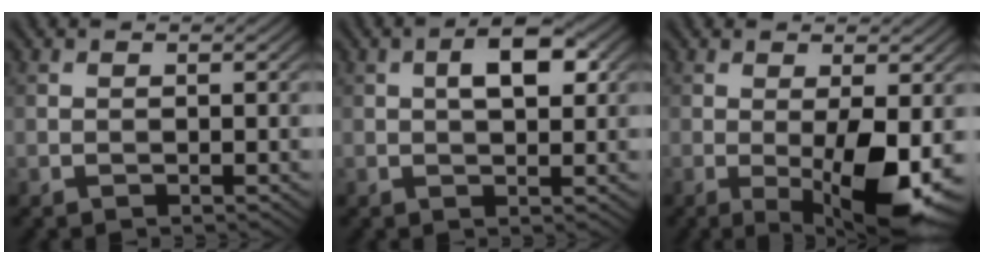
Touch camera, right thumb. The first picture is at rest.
{"total": 4.8, "force": [1.2, 2.2, 4.1], "torque": [-0.069, 0.007, 0.016]}
{"total": 8.7, "force": [-1.7, 2.2, 8.3], "torque": [-0.137, -0.009, -0.021]}